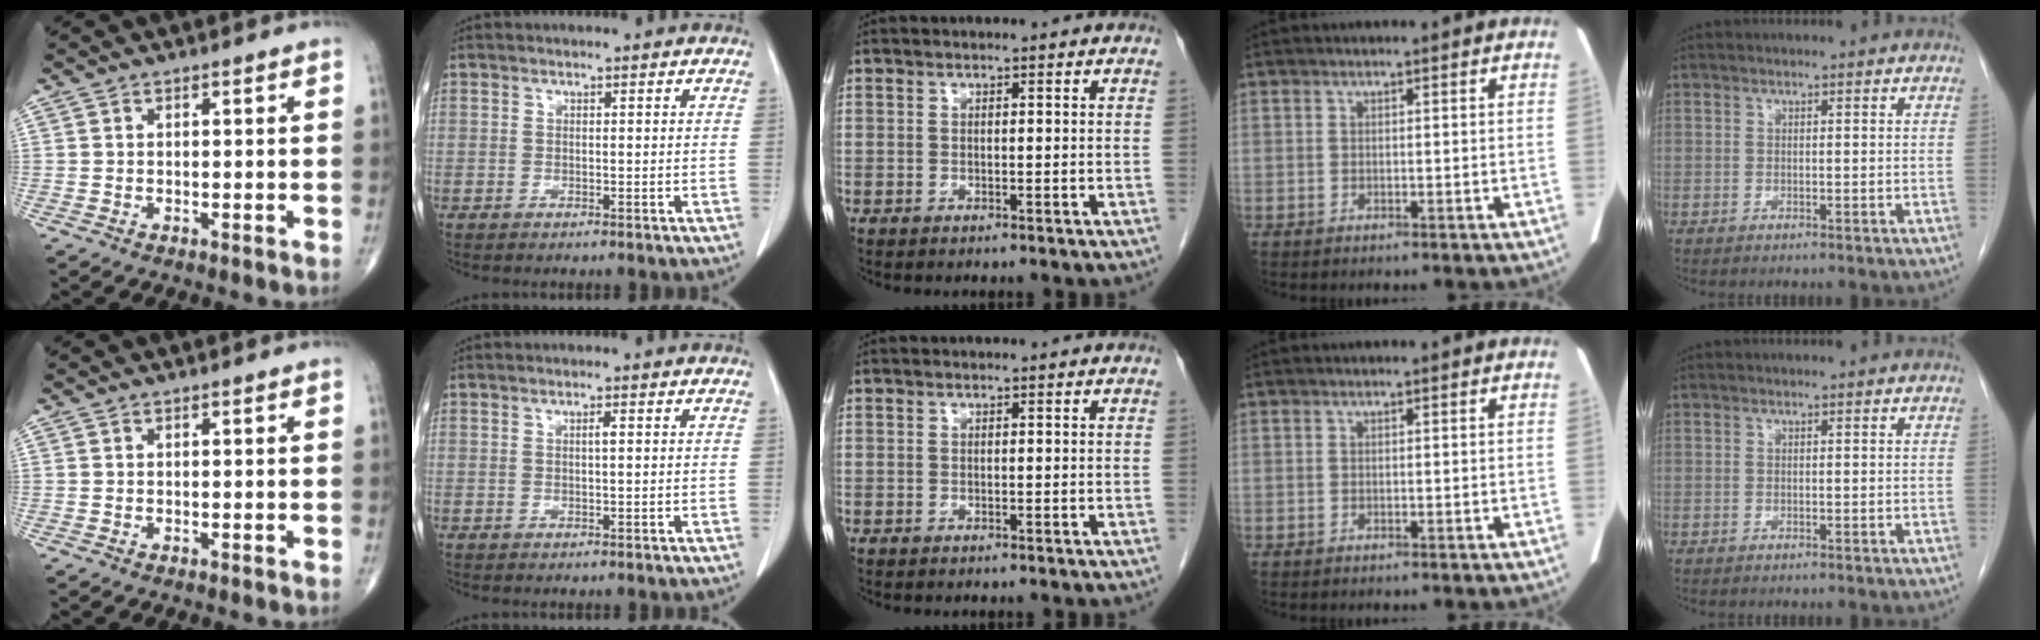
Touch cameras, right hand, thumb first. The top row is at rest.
{"index": {"total": 0.8, "force": [0.2, 0.1, 0.7], "torque": [-0.013, 0.002, 0.002]}}